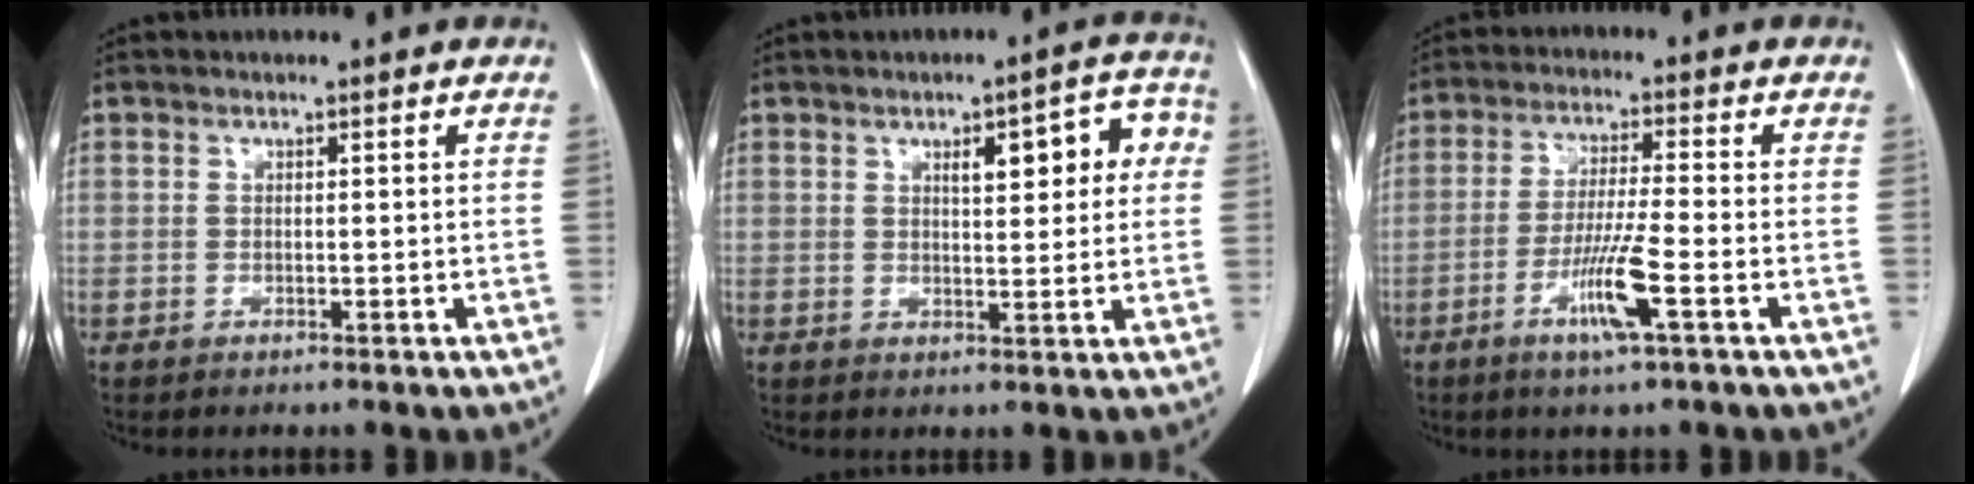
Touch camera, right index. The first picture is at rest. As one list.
[{"total": 8.2, "force": [2.5, 2.6, 7.3], "torque": [-0.086, 0.025, 0.030]}, {"total": 7.7, "force": [-3.3, -0.4, 7.0], "torque": [-0.135, -0.014, -0.064]}]